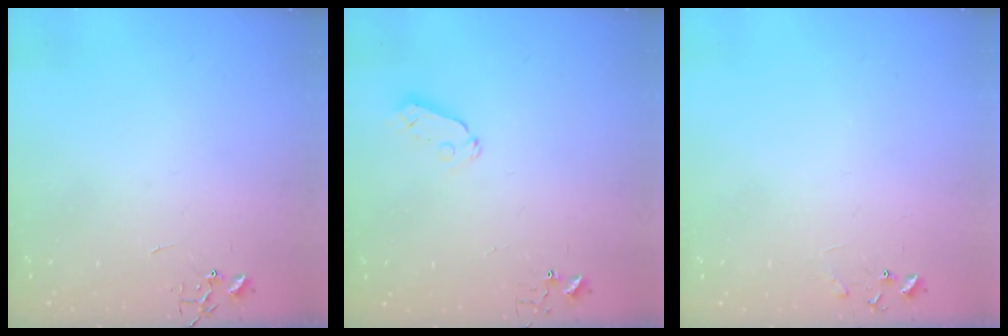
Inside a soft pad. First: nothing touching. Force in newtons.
{"total": 4.1, "press": 4.1, "slide": 0.1}
{"total": 6.4, "press": 6.4, "slide": 0.4}